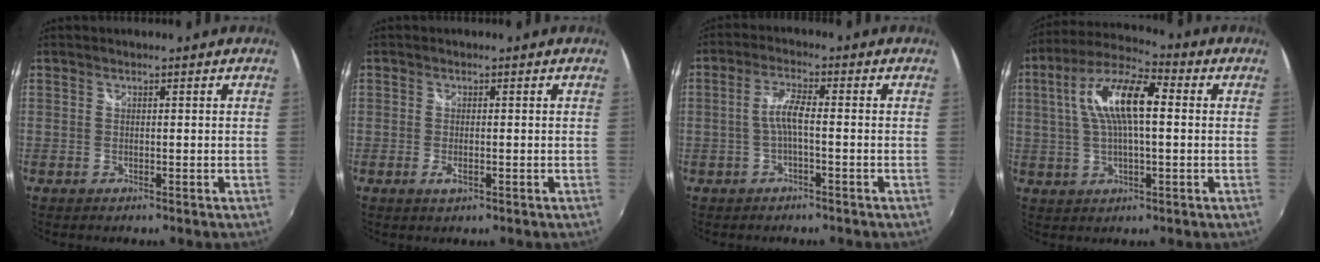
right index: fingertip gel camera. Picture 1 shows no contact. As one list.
[{"total": 1.8, "force": [-0.7, 0.7, 1.5], "torque": [-0.029, -0.006, -0.011]}, {"total": 3.7, "force": [-1.0, 0.4, 3.6], "torque": [-0.077, 0.008, -0.020]}, {"total": 13.1, "force": [2.1, 4.5, 12.2], "torque": [-0.232, 0.023, 0.032]}]